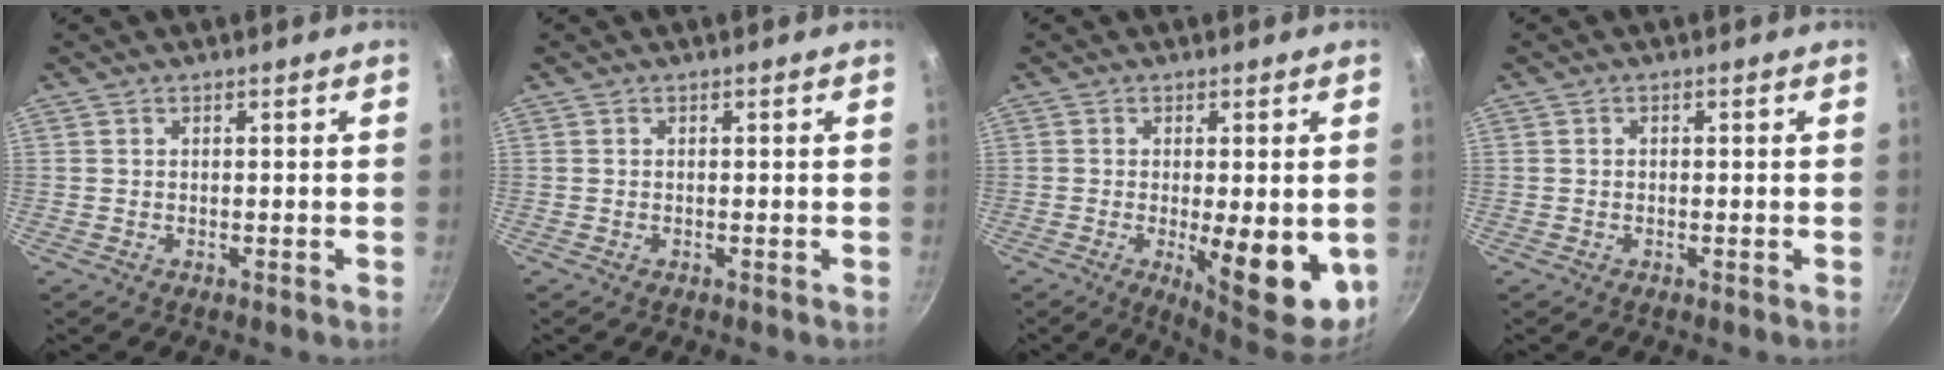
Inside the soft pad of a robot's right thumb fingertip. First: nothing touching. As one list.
[{"total": 0.0}, {"total": 12.7, "force": [-2.3, 4.1, 11.8], "torque": [-0.134, -0.007, -0.018]}, {"total": 0.6, "force": [-0.1, 0.5, 0.3], "torque": [-0.005, 0.003, -0.002]}]